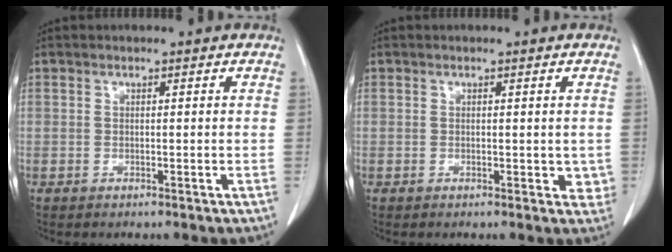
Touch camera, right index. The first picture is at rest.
{"total": 2.6, "force": [-0.5, 1.6, 2.0], "torque": [-0.007, 0.003, -0.008]}